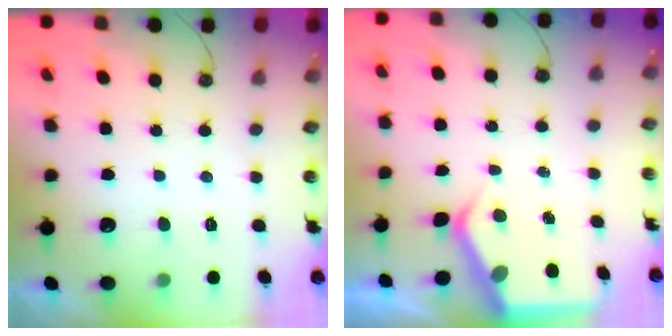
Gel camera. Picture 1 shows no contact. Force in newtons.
{"total": 4.9, "press": 4.9, "slide": 0.4}